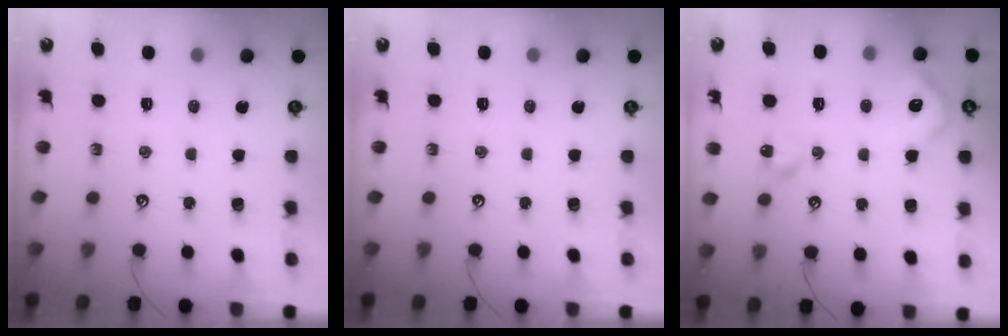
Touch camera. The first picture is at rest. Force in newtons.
{"total": 0.0}
{"total": 8.6, "press": 8.5, "slide": 0.6}